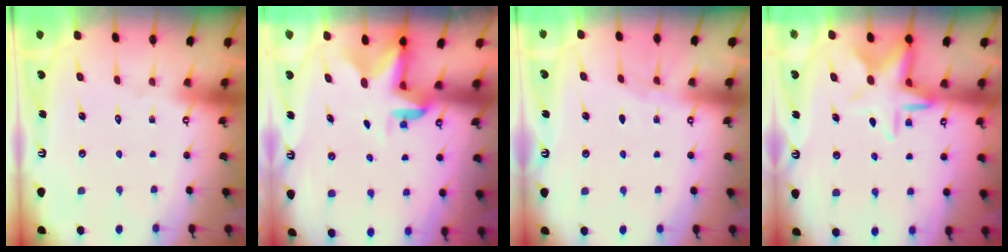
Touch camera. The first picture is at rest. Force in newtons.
{"total": 3.1, "press": 3.0, "slide": 0.5}
{"total": 2.8, "press": 2.7, "slide": 0.4}
{"total": 8.7, "press": 8.5, "slide": 1.7}